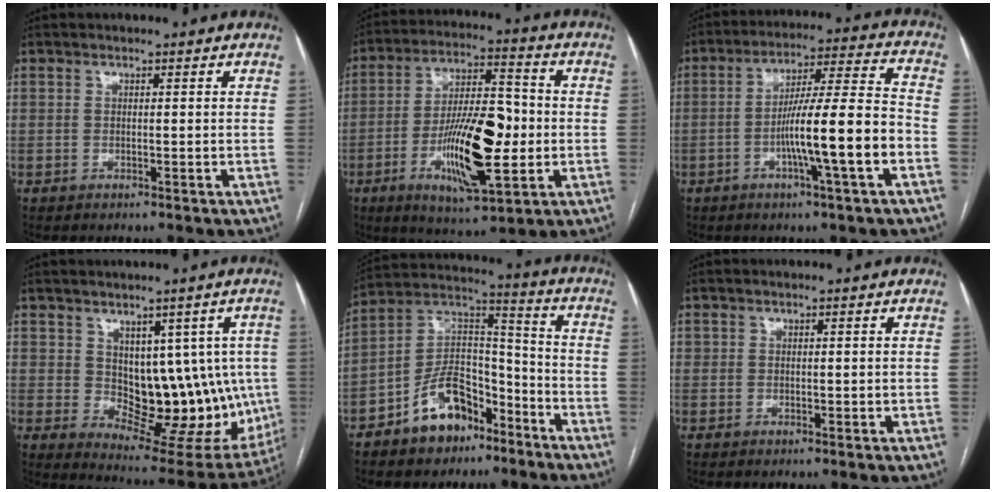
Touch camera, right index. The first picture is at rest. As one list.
[{"total": 16.5, "force": [-3.4, 4.6, 15.4], "torque": [-0.276, 0.004, -0.054]}, {"total": 13.8, "force": [-4.2, -0.2, 13.1], "torque": [-0.220, 0.009, -0.071]}, {"total": 14.2, "force": [0.8, 8.1, 11.6], "torque": [-0.123, 0.009, 0.036]}, {"total": 12.6, "force": [-7.5, 7.4, 6.9], "torque": [-0.133, 0.034, -0.126]}, {"total": 0.9, "force": [0.2, 0.7, 0.5], "torque": [-0.008, 0.002, 0.006]}]